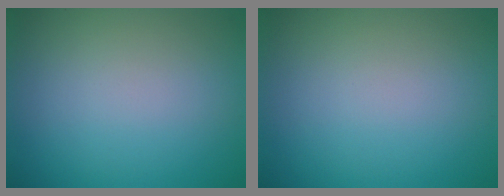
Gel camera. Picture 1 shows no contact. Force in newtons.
{"total": 0.0}